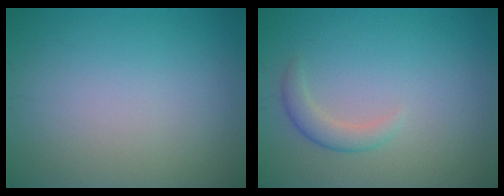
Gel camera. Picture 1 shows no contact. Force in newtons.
{"total": 1.9, "press": 1.9, "slide": 0.2}